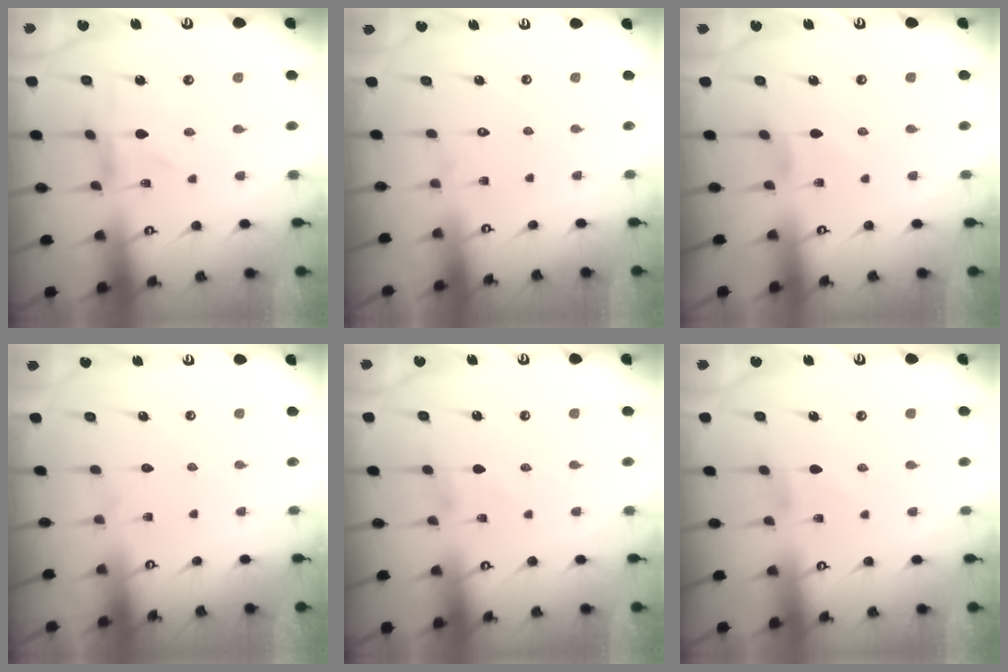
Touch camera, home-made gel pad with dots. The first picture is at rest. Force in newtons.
{"total": 1.7, "press": 1.6, "slide": 0.1}
{"total": 1.0, "press": 1.0, "slide": 0.3}
{"total": 1.8, "press": 1.8, "slide": 0.1}
{"total": 1.4, "press": 1.4, "slide": 0.0}
{"total": 0.0}